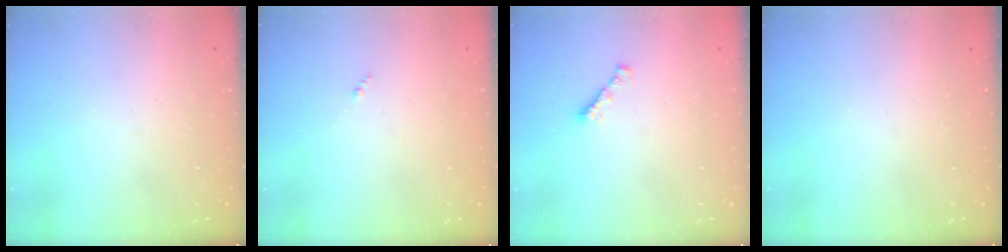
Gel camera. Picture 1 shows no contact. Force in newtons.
{"total": 0.0}
{"total": 1.6, "press": 1.5, "slide": 0.5}
{"total": 0.0}